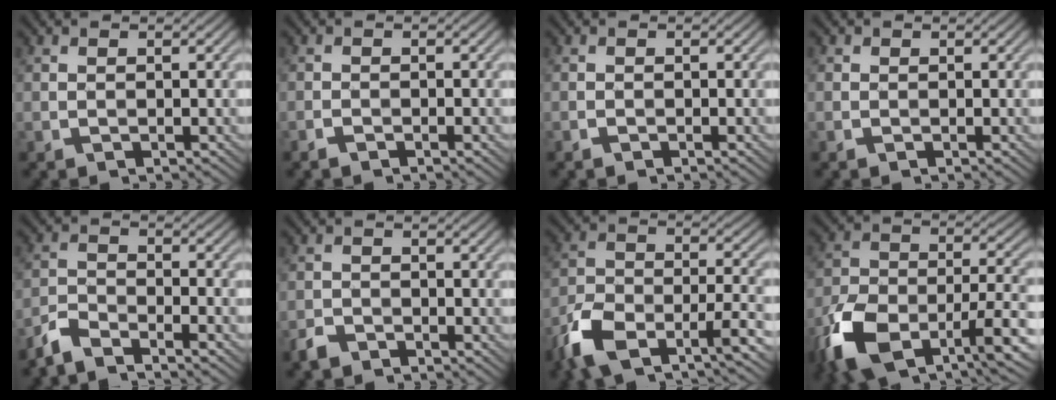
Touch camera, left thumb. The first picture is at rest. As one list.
[{"total": 1.2, "force": [-1.0, 0.3, 0.6], "torque": [-0.013, 0.001, -0.018]}, {"total": 0.6, "force": [-0.5, 0.2, 0.3], "torque": [-0.006, 0.002, -0.008]}, {"total": 0.8, "force": [0.0, 0.8, 0.2], "torque": [-0.002, -0.001, -0.004]}, {"total": 4.7, "force": [-4.1, 0.9, 2.0], "torque": [-0.048, -0.004, -0.091]}, {"total": 2.0, "force": [-1.7, 1.0, 0.6], "torque": [-0.015, 0.001, -0.038]}, {"total": 10.6, "force": [-7.3, 4.1, 6.6], "torque": [-0.133, -0.011, -0.150]}, {"total": 13.9, "force": [-8.4, 6.5, 8.9], "torque": [-0.199, -0.021, -0.167]}]